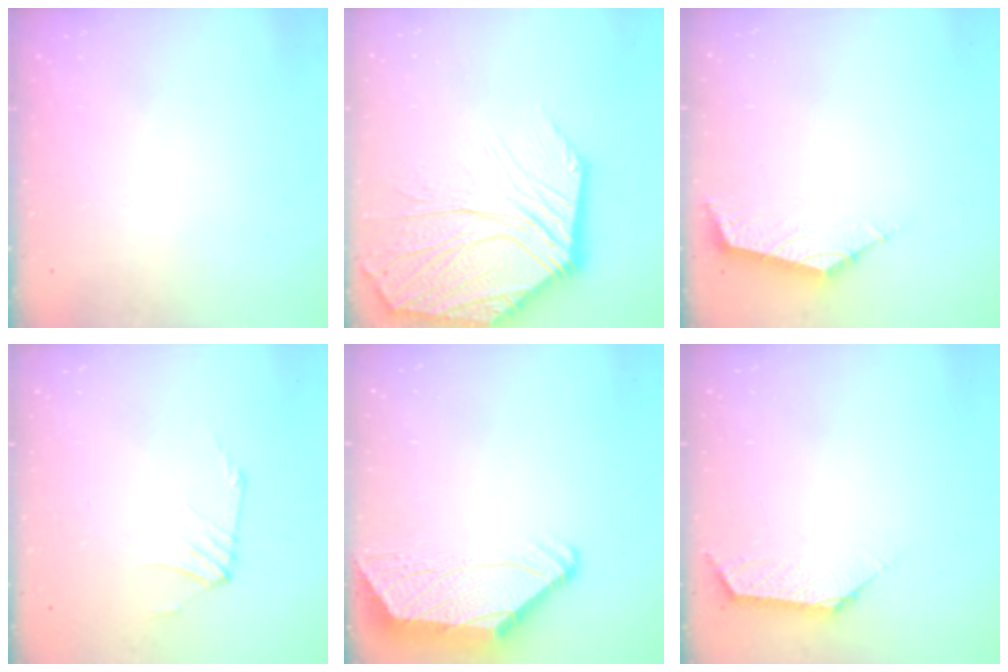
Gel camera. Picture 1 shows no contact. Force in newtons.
{"total": 19.5, "press": 19.3, "slide": 2.6}
{"total": 2.9, "press": 2.8, "slide": 0.7}
{"total": 1.0, "press": 0.8, "slide": 0.5}
{"total": 2.8, "press": 2.8, "slide": 0.5}
{"total": 1.0, "press": 0.8, "slide": 0.5}